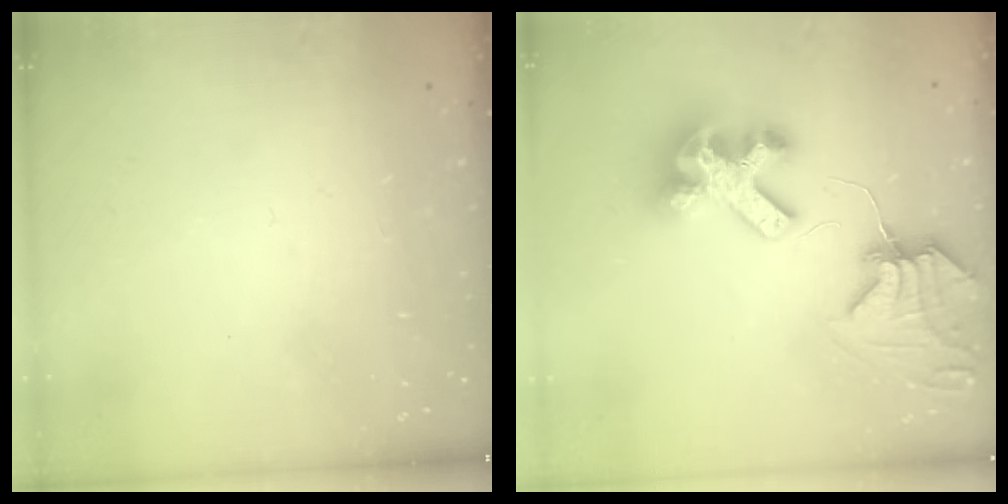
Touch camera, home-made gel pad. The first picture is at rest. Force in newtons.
{"total": 11.3, "press": 11.2, "slide": 1.3}